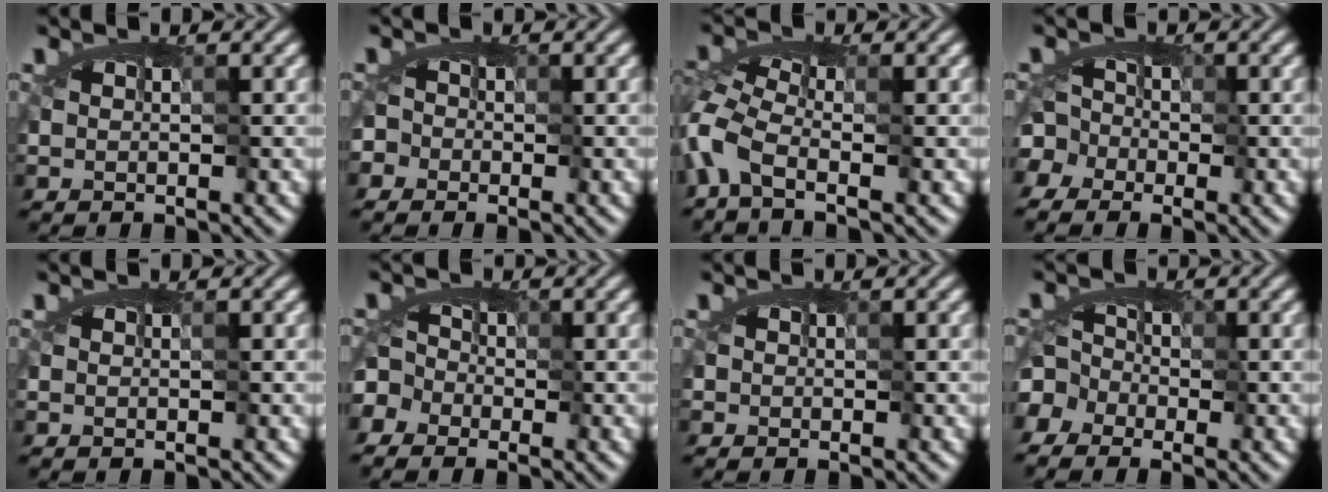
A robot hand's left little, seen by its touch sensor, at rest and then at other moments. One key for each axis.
{"total": 2.9, "fx": 0.2, "fy": 2.4, "fz": 1.6, "tx": -0.026, "ty": 0.016, "tz": -0.001}
{"total": 4.1, "fx": -3.0, "fy": 0.3, "fz": 2.8, "tx": -0.064, "ty": 0.002, "tz": -0.073}
{"total": 4.5, "fx": -2.3, "fy": 3.7, "fz": 1.4, "tx": -0.006, "ty": 0.014, "tz": -0.058}
{"total": 0.0}
{"total": 4.8, "fx": -2.5, "fy": 3.7, "fz": 1.7, "tx": -0.009, "ty": 0.014, "tz": -0.061}
{"total": 0.0}
{"total": 4.9, "fx": -2.8, "fy": 3.8, "fz": 1.3, "tx": -0.004, "ty": 0.010, "tz": -0.070}